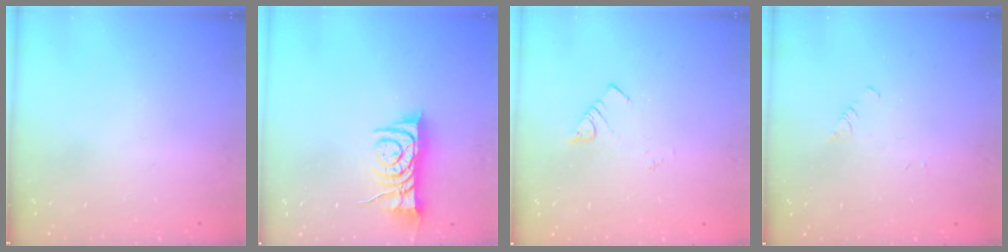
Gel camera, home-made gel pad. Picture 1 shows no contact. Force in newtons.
{"total": 8.8, "press": 8.8, "slide": 0.5}
{"total": 1.9, "press": 1.9, "slide": 0.1}
{"total": 1.0, "press": 0.9, "slide": 0.2}